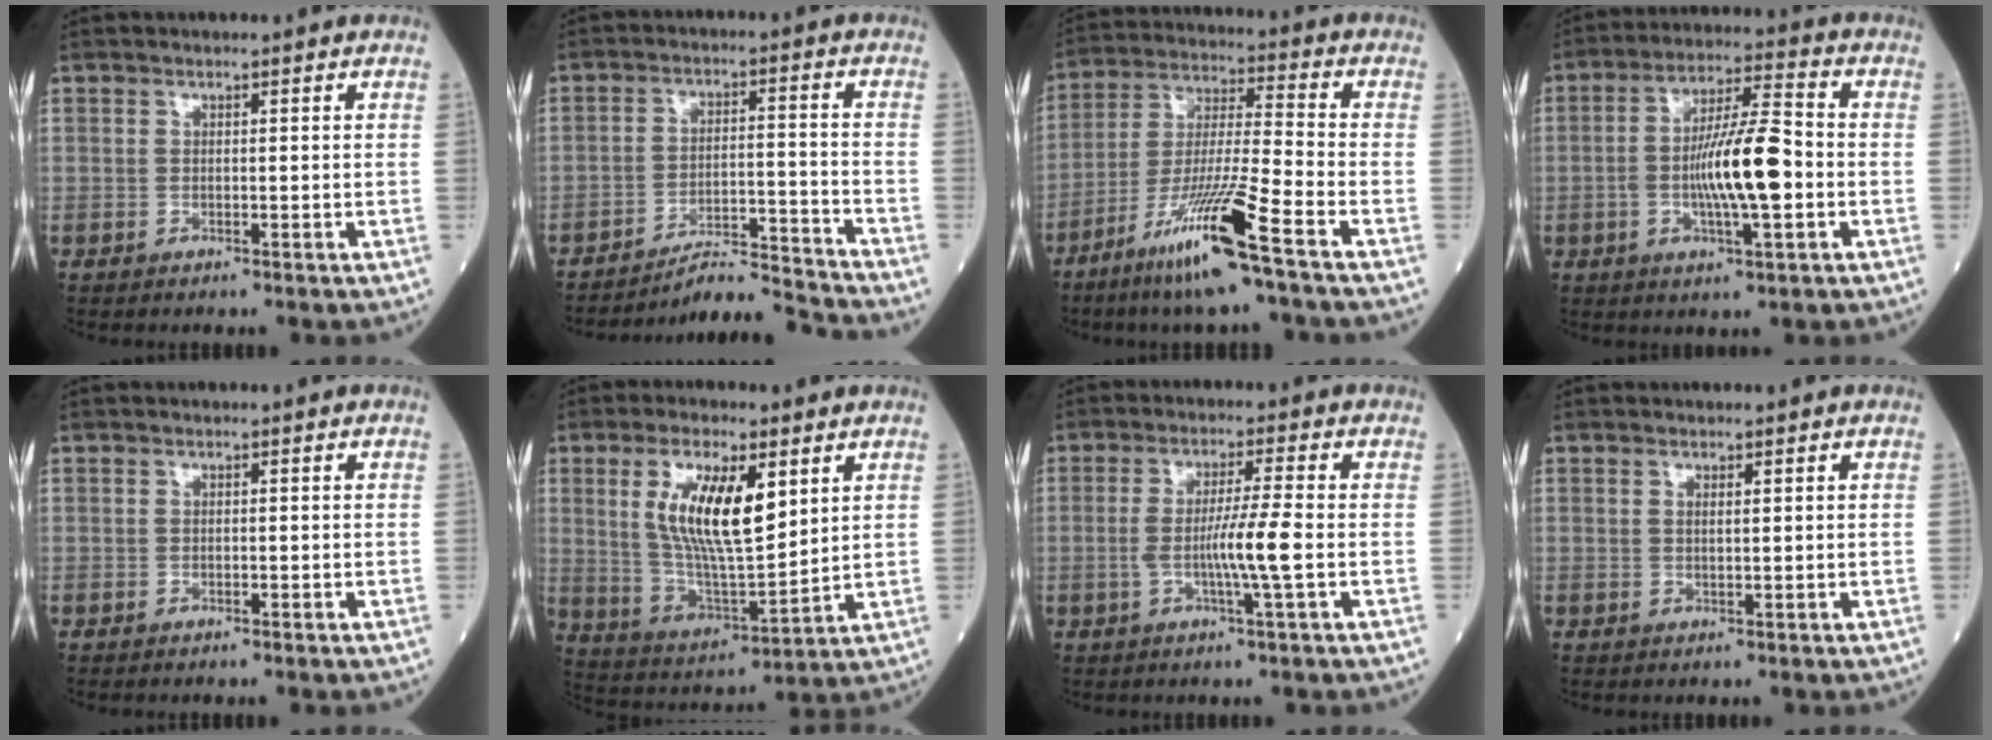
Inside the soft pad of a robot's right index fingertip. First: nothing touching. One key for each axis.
{"total": 8.7, "fx": -8.2, "fy": -2.7, "fz": -0.1, "tx": -0.001, "ty": 0.016, "tz": -0.144}
{"total": 13.9, "fx": -8.2, "fy": -0.9, "fz": 11.2, "tx": -0.221, "ty": -0.034, "tz": -0.154}
{"total": 11.2, "fx": -1.7, "fy": 1.8, "fz": 11.0, "tx": -0.200, "ty": 0.010, "tz": -0.029}
{"total": 0.0}
{"total": 13.6, "fx": 4.6, "fy": 3.8, "fz": 12.3, "tx": -0.242, "ty": -0.001, "tz": 0.090}
{"total": 6.2, "fx": -1.0, "fy": -0.8, "fz": 6.1, "tx": -0.113, "ty": -0.002, "tz": -0.018}
{"total": 1.0, "fx": 0.4, "fy": 0.1, "fz": 0.8, "tx": -0.019, "ty": -0.001, "tz": 0.008}